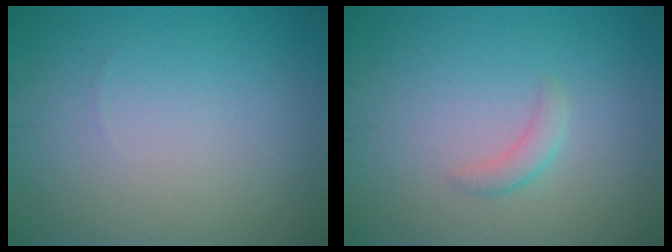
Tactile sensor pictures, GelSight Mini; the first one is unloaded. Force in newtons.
{"total": 1.3, "press": 1.3, "slide": 0.1}